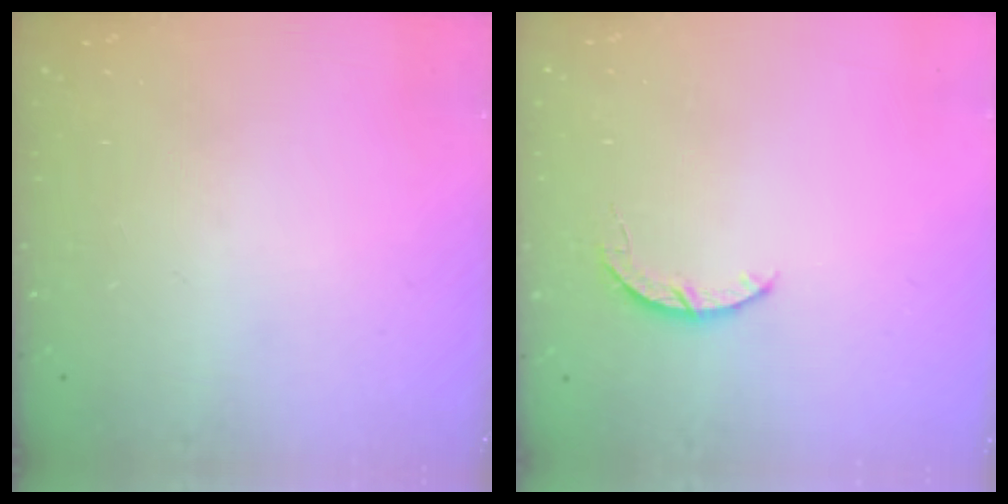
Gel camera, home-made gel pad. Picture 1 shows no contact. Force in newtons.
{"total": 3.3, "press": 3.3, "slide": 0.5}